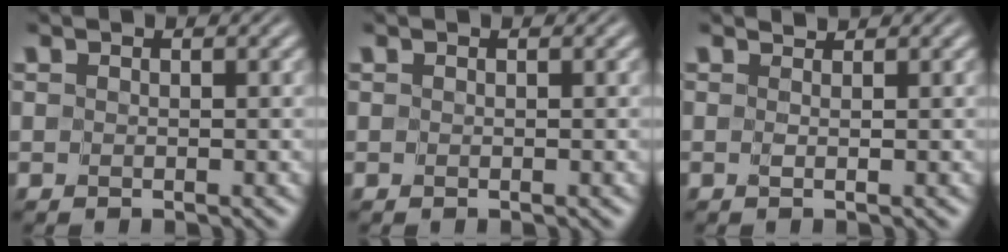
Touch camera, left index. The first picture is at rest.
{"total": 0.0}
{"total": 0.8, "force": [0.7, -0.4, 0.0], "torque": [-0.007, -0.010, 0.003]}